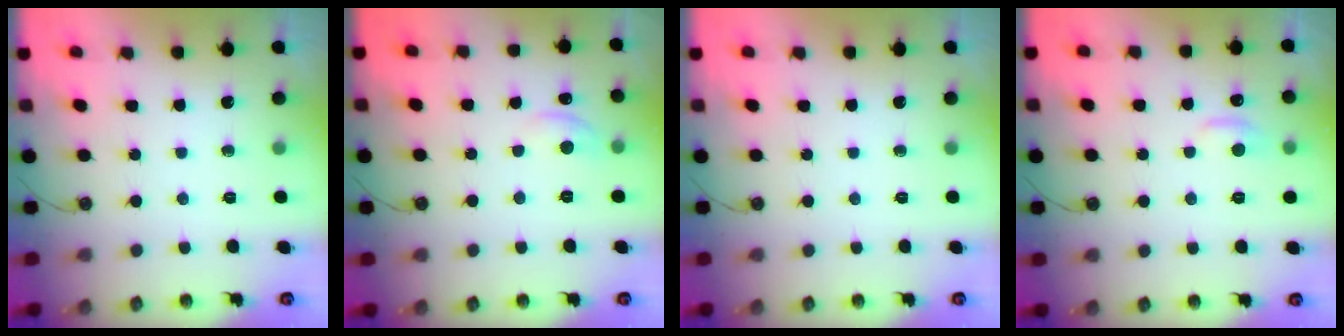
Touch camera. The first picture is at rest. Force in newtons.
{"total": 1.8, "press": 1.7, "slide": 0.7}
{"total": 0.0}
{"total": 1.0, "press": 0.7, "slide": 0.7}